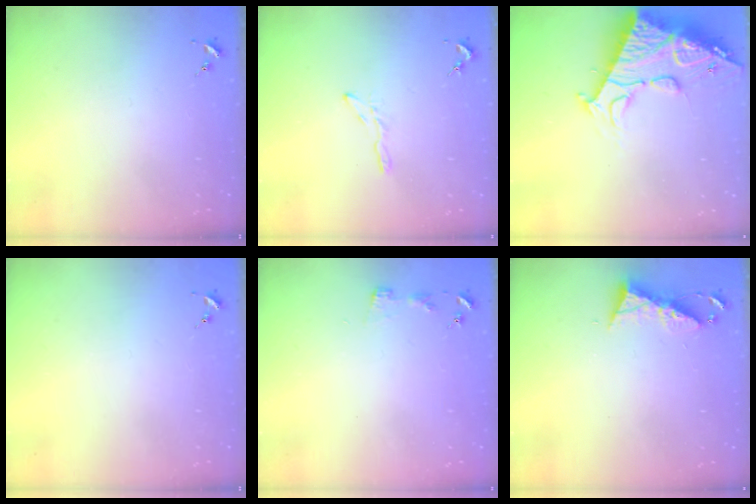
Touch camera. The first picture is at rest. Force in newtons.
{"total": 3.2, "press": 3.2, "slide": 0.3}
{"total": 23.0, "press": 22.9, "slide": 2.5}
{"total": 0.0}
{"total": 2.9, "press": 2.9, "slide": 0.3}
{"total": 7.4, "press": 7.4, "slide": 0.4}